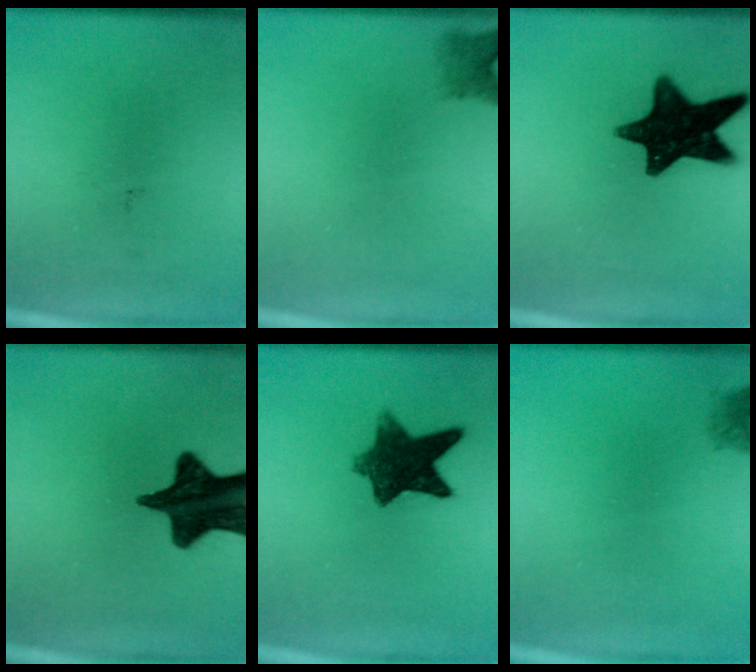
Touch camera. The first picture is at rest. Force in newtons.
{"total": 2.3}
{"total": 14.9}
{"total": 15.1}
{"total": 9.3}
{"total": 1.5}